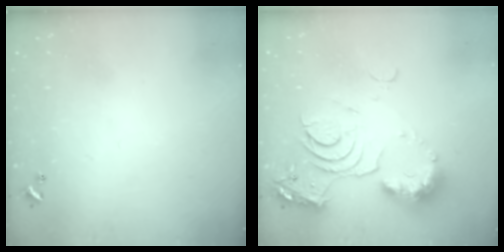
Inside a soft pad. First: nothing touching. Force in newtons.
{"total": 11.5, "press": 11.4, "slide": 1.3}